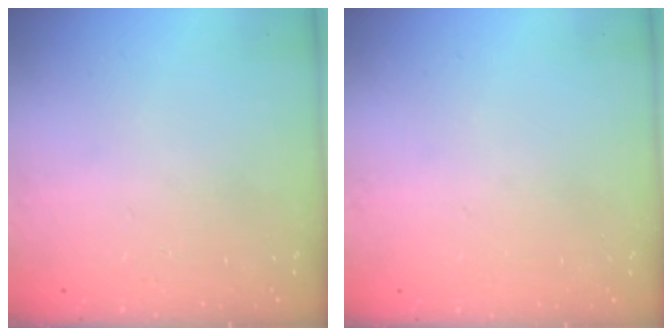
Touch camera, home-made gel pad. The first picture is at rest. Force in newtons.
{"total": 0.0}